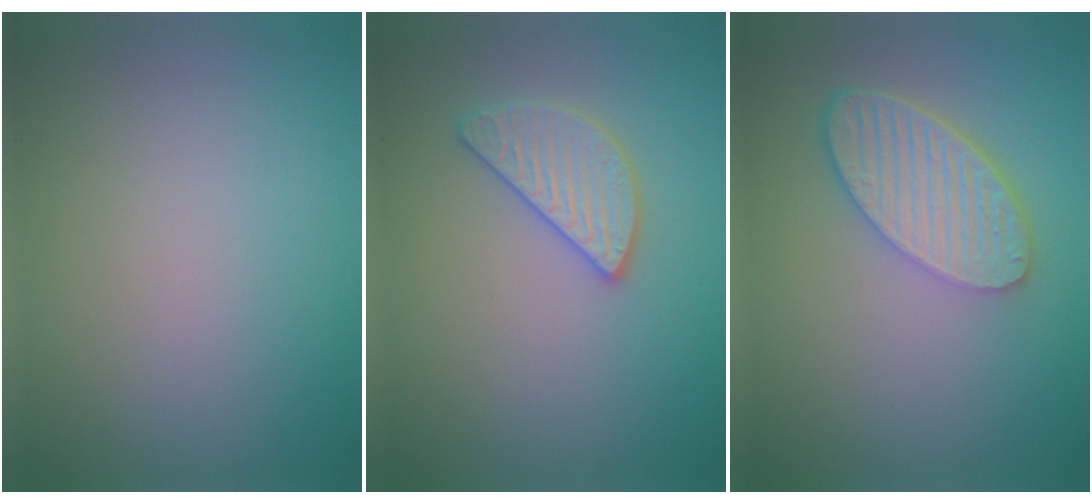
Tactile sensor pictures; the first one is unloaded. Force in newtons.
{"total": 2.7, "press": 2.7, "slide": 0.1}
{"total": 6.1, "press": 4.7, "slide": 3.9}